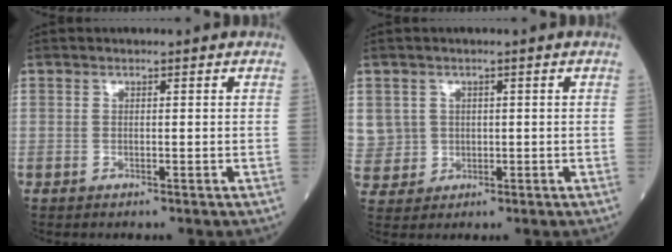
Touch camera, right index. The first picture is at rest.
{"total": 6.0, "force": [1.2, 5.9, 0.5], "torque": [-0.017, 0.018, 0.039]}